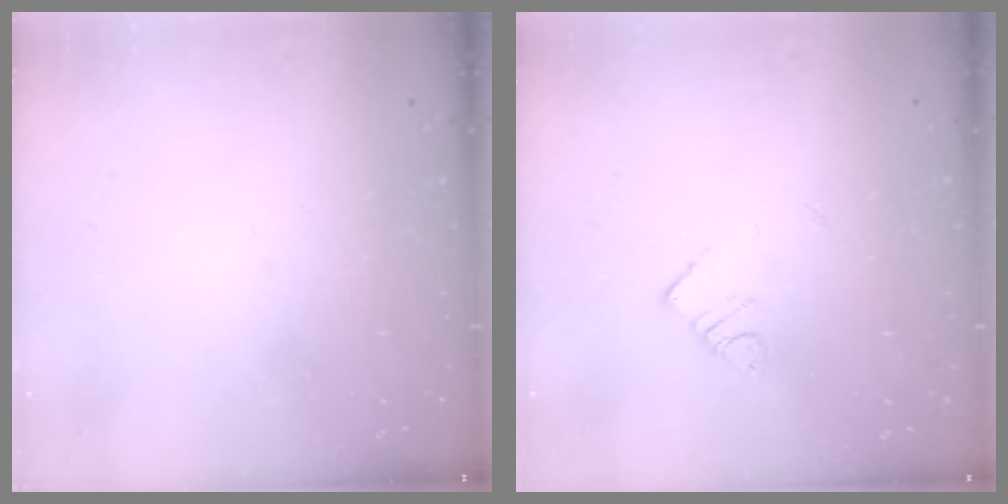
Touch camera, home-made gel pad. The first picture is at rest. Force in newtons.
{"total": 4.1, "press": 4.0, "slide": 0.5}